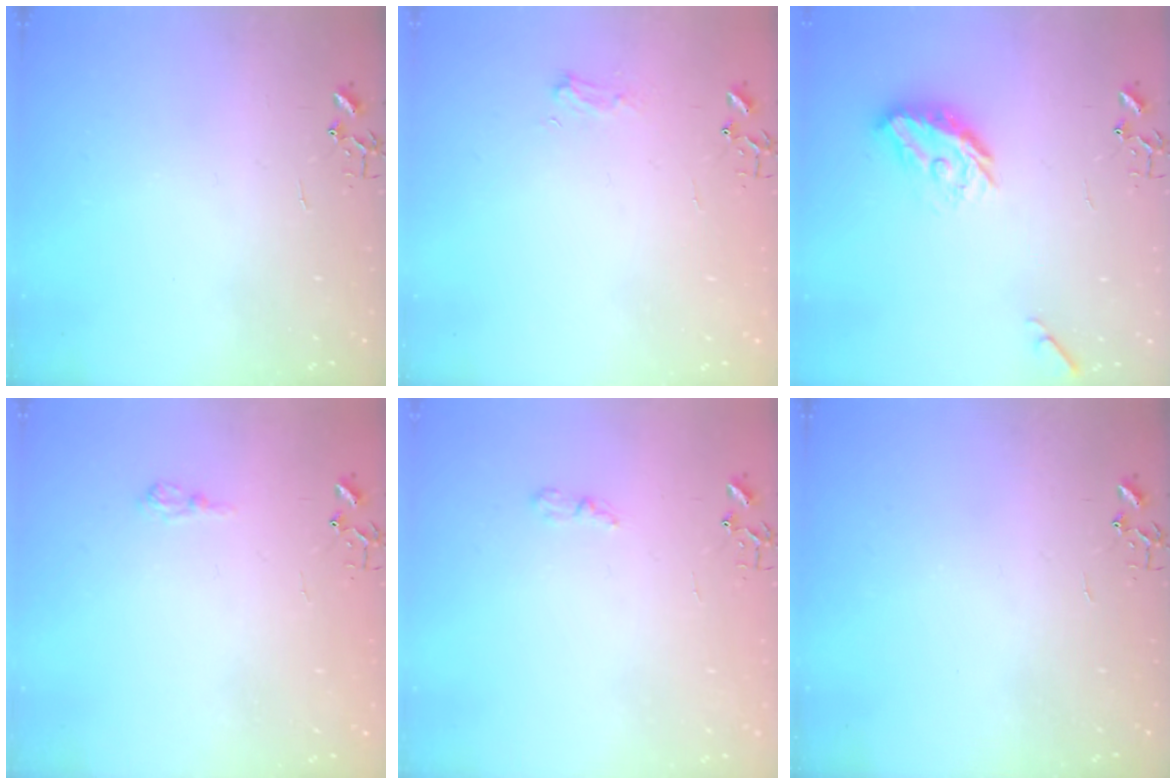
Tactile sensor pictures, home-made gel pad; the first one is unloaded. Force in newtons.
{"total": 6.6, "press": 6.6, "slide": 0.5}
{"total": 11.3, "press": 11.3, "slide": 0.6}
{"total": 6.5, "press": 6.5, "slide": 0.9}
{"total": 3.3, "press": 3.3, "slide": 0.5}
{"total": 0.0}